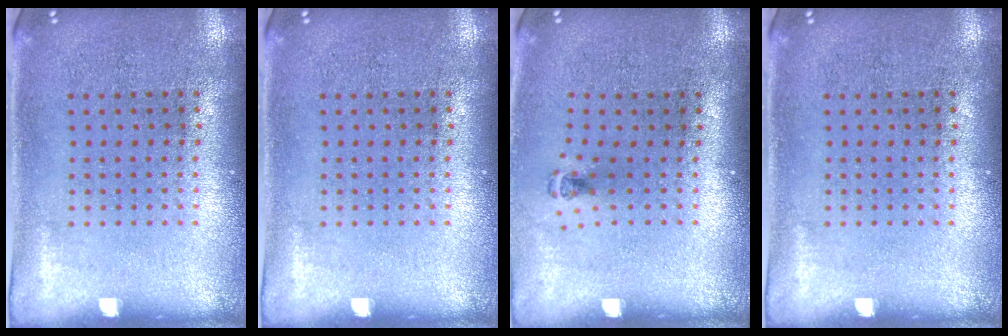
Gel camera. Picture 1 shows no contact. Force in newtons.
{"total": 0.0}
{"total": 0.5, "press": 0.4, "slide": 0.4}
{"total": 0.0}